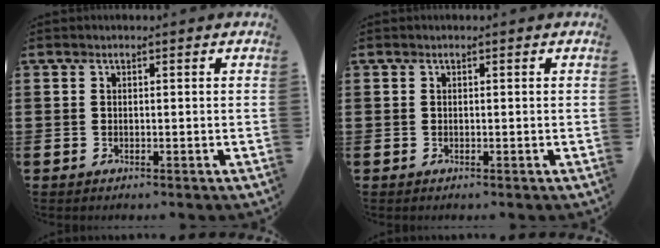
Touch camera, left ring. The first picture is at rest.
{"total": 0.0}